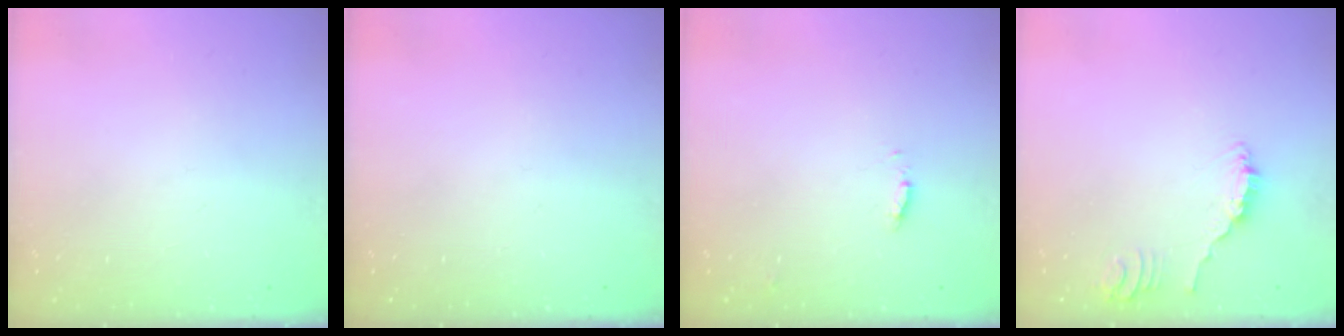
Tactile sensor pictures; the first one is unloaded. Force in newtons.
{"total": 0.0}
{"total": 4.4, "press": 4.4, "slide": 0.3}
{"total": 2.4, "press": 2.4, "slide": 0.1}